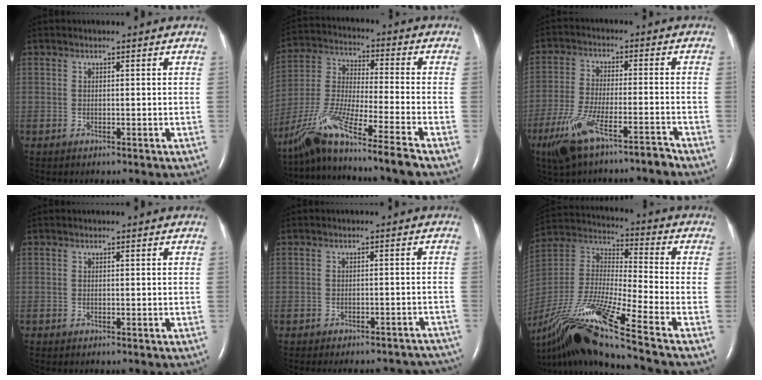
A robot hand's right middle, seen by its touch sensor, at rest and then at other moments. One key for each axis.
{"total": 17.5, "fx": -13.8, "fy": -1.3, "fz": 10.6, "tx": -0.240, "ty": -0.041, "tz": -0.257}
{"total": 9.9, "fx": -6.9, "fy": 1.5, "fz": 6.9, "tx": -0.146, "ty": -0.015, "tz": -0.127}
{"total": 0.0}
{"total": 16.0, "fx": -14.4, "fy": 5.2, "fz": 4.7, "tx": -0.068, "ty": 0.011, "tz": -0.155}
{"total": 22.3, "fx": -15.0, "fy": 0.0, "fz": 16.4, "tx": -0.356, "ty": -0.036, "tz": -0.280}